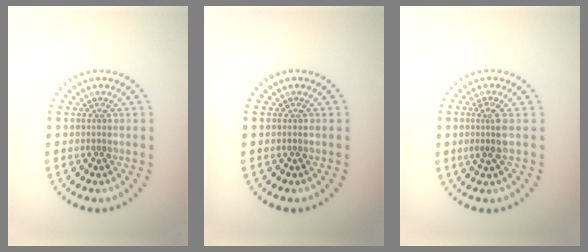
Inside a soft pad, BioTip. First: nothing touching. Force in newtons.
{"total": 0.0}
{"total": 2.4, "press": 1.9, "slide": 1.5}